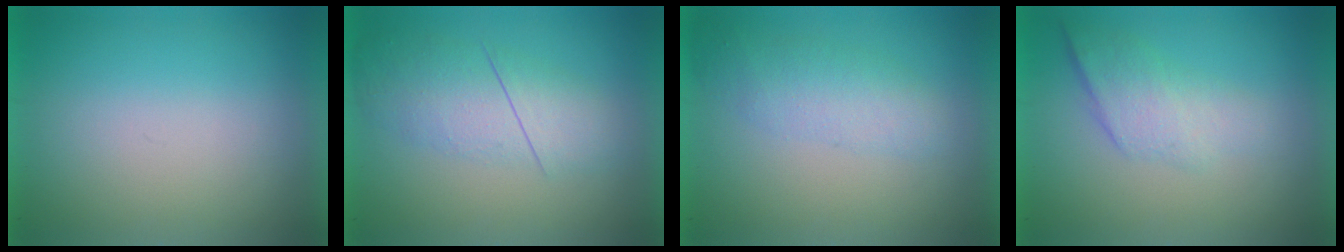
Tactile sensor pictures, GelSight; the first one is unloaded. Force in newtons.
{"total": 3.0}
{"total": 2.2}
{"total": 2.2}